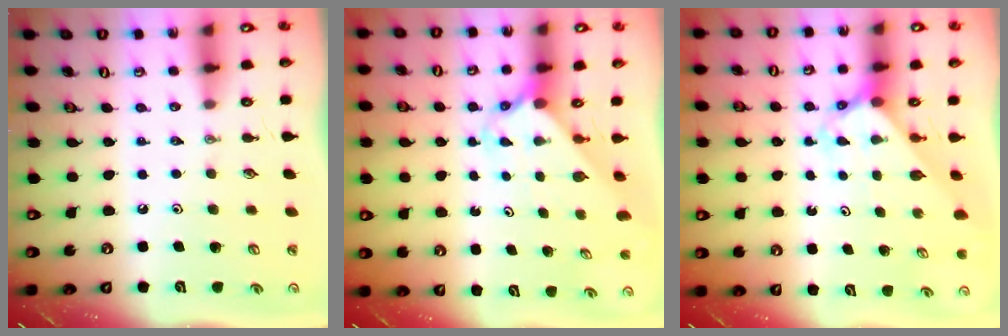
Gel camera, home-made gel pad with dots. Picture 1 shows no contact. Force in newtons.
{"total": 2.4, "press": 2.4, "slide": 0.2}
{"total": 2.7, "press": 2.7, "slide": 0.1}